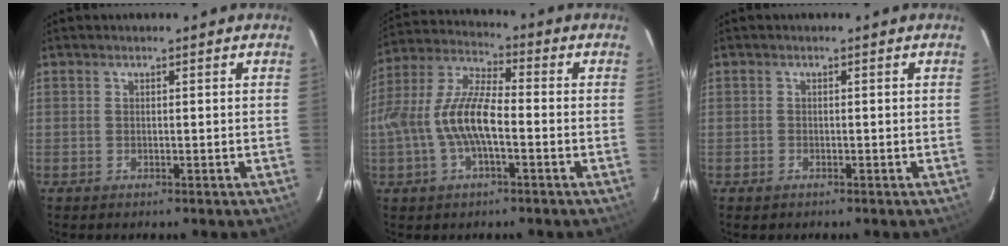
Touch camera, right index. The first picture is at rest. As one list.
[{"total": 12.4, "force": [-2.8, 4.3, 11.3], "torque": [-0.239, 0.007, -0.054]}, {"total": 0.7, "force": [-0.5, 0.5, 0.1], "torque": [-0.003, 0.000, -0.010]}]